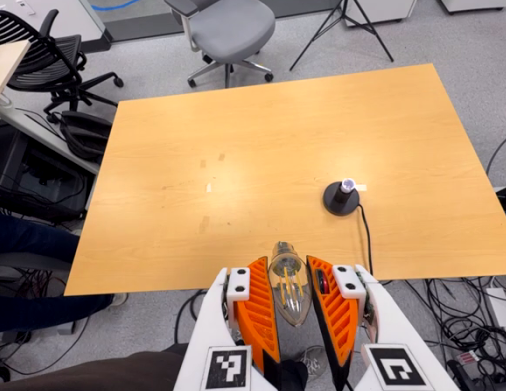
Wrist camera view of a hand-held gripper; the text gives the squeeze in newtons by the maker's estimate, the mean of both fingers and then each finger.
{"total": 10.2, "left": 10.1, "right": 10.3}